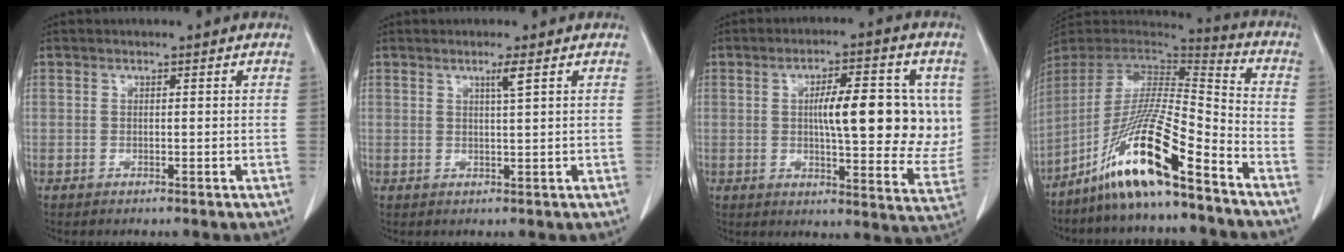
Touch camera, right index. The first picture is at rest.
{"total": 1.8, "force": [0.9, -0.5, 1.5], "torque": [-0.030, -0.005, 0.018]}
{"total": 15.3, "force": [2.4, 4.0, 14.6], "torque": [-0.195, 0.010, 0.038]}
{"total": 16.2, "force": [-10.6, 0.6, 12.2], "torque": [-0.239, -0.014, -0.198]}